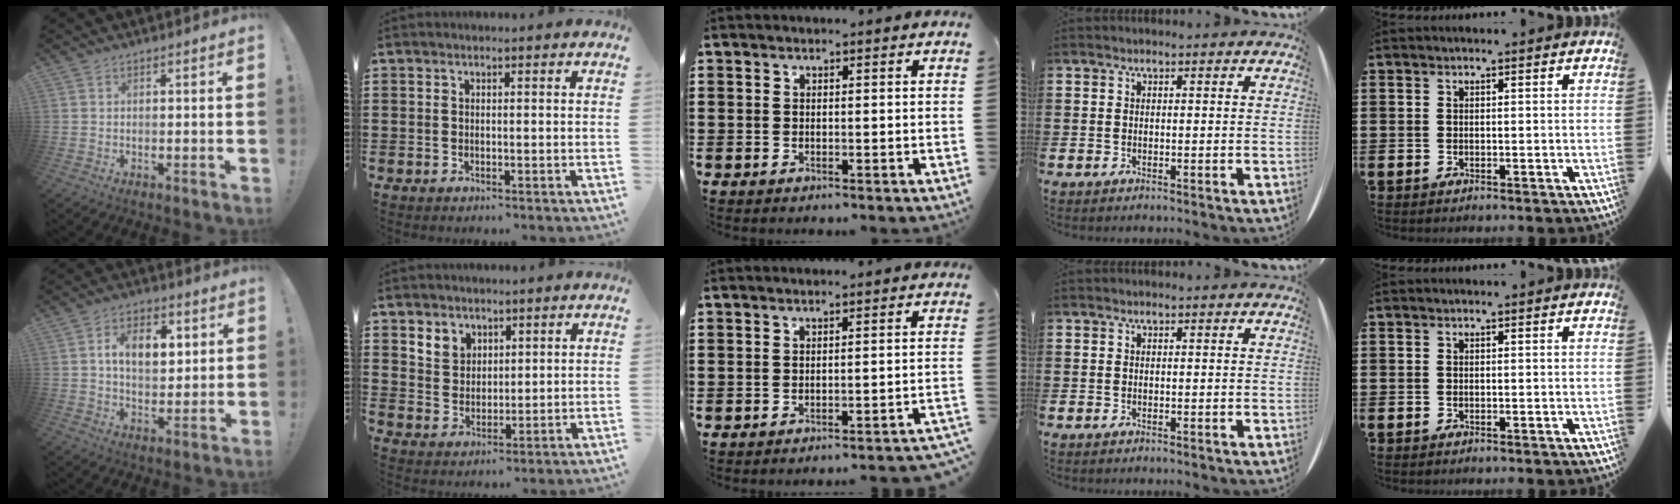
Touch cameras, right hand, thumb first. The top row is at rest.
{"thumb": {"total": 10.2, "force": [2.9, 6.7, 7.2], "torque": [-0.104, 0.003, 0.050]}, "index": {"total": 4.0, "force": [2.7, 3.0, 0.3], "torque": [-0.023, 0.011, 0.051]}, "middle": {"total": 1.8, "force": [-1.7, -0.3, 0.5], "torque": [-0.009, 0.002, -0.035]}}